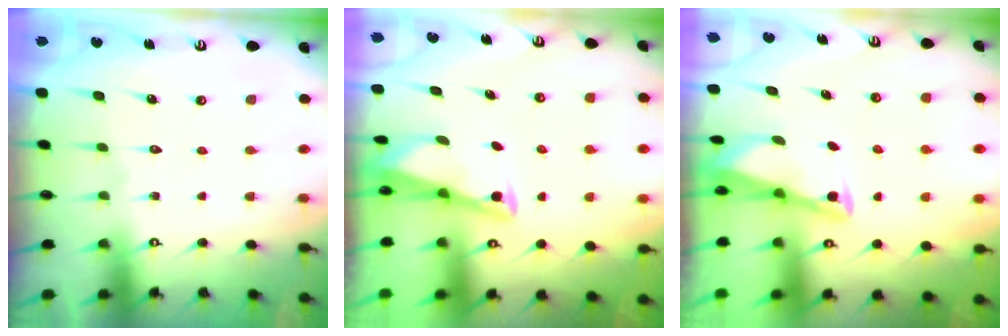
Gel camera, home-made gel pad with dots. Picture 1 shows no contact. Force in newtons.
{"total": 2.8, "press": 2.7, "slide": 0.4}
{"total": 2.8, "press": 2.8, "slide": 0.4}